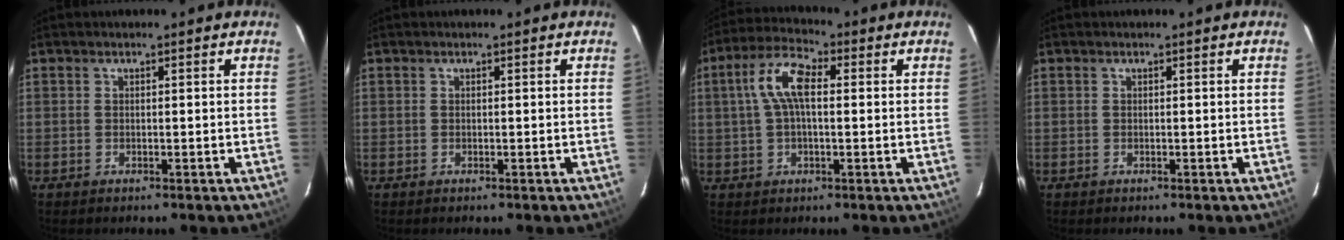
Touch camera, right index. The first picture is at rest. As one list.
[{"total": 0.0}, {"total": 8.4, "force": [1.3, 3.5, 7.5], "torque": [-0.153, 0.023, 0.022]}, {"total": 0.0}]